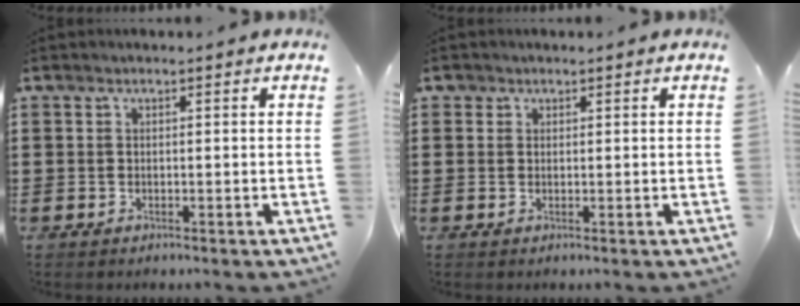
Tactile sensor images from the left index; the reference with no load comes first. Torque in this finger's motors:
{"motor_torque": [0.00, -0.03, 0.00, 0.00]}